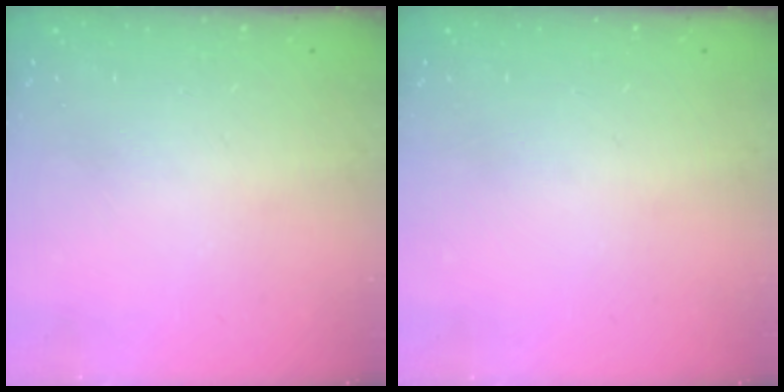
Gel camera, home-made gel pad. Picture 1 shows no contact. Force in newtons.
{"total": 0.0}